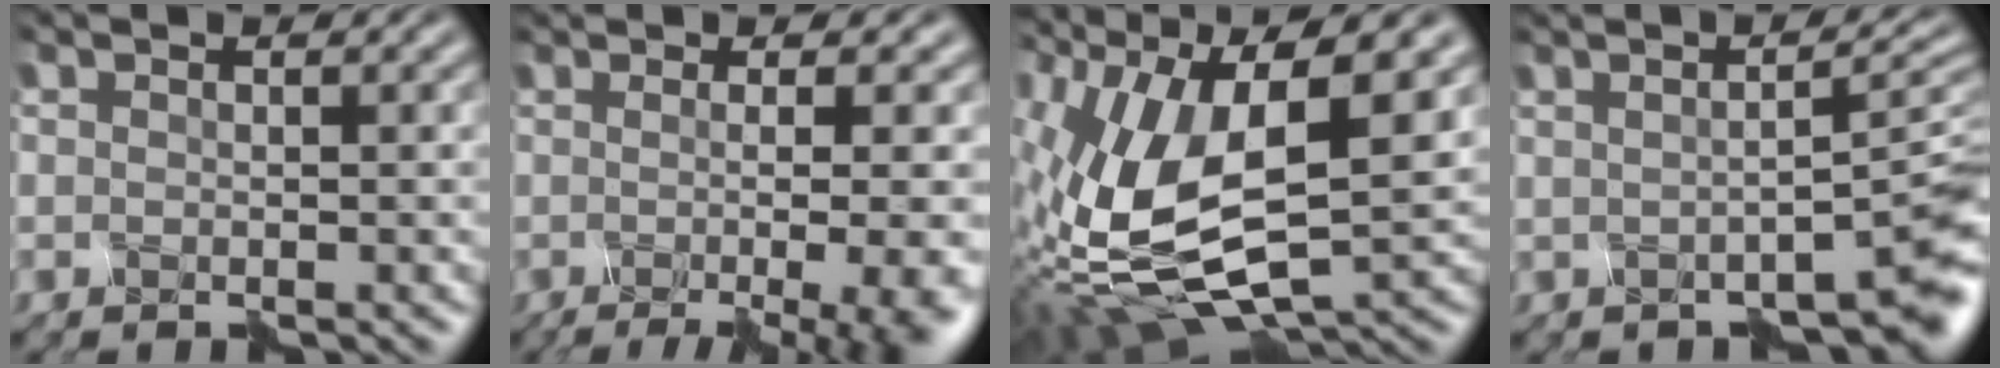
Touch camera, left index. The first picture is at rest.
{"total": 11.3, "force": [-1.8, 3.7, 10.5], "torque": [-0.073, 0.014, -0.010]}
{"total": 13.7, "force": [1.0, 5.6, 12.5], "torque": [-0.253, -0.016, 0.033]}
{"total": 5.7, "force": [-1.9, 0.9, 5.3], "torque": [-0.042, -0.001, -0.020]}